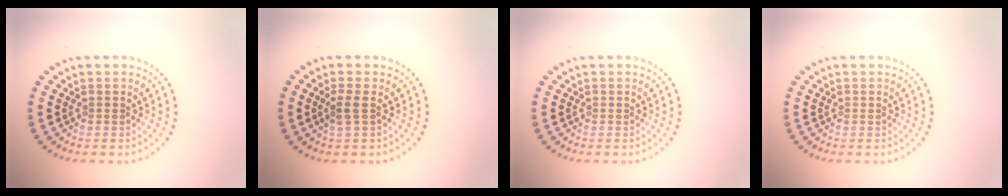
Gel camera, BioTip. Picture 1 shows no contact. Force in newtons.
{"total": 1.3, "press": 1.2, "slide": 0.6}
{"total": 0.0}
{"total": 0.0}